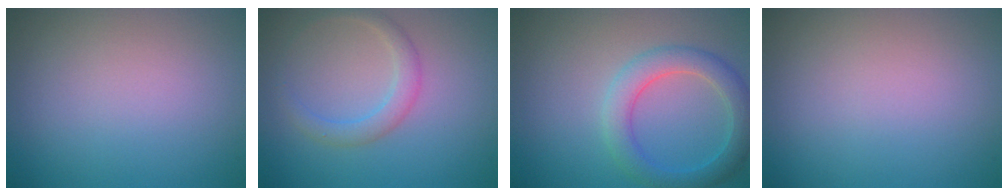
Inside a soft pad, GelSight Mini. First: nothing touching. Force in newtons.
{"total": 2.1, "press": 2.1, "slide": 0.1}
{"total": 3.9, "press": 3.9, "slide": 0.1}
{"total": 0.0}